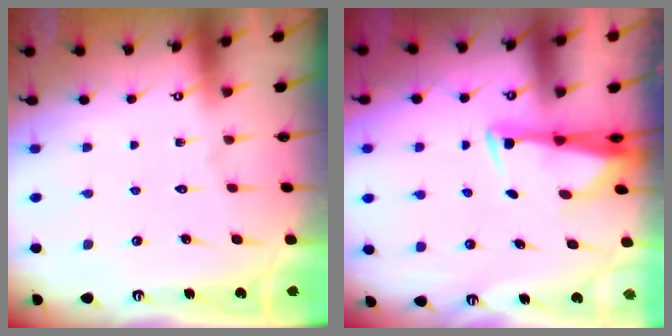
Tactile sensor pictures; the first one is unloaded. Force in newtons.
{"total": 2.8, "press": 2.6, "slide": 0.9}